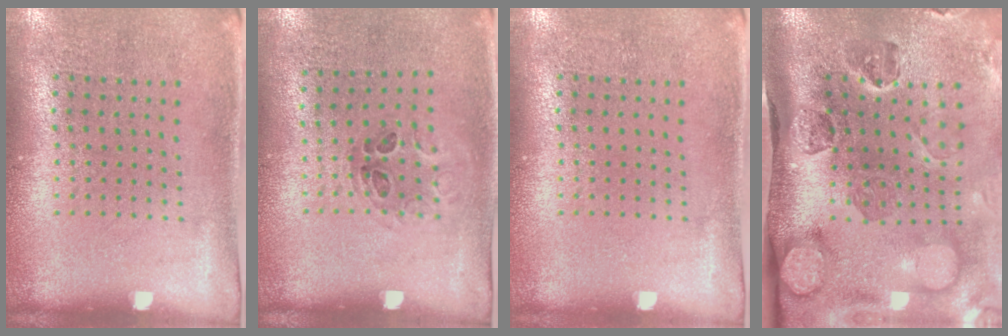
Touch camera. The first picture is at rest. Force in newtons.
{"total": 1.1, "press": 0.7, "slide": 0.8}
{"total": 0.0}
{"total": 4.9, "press": 3.5, "slide": 3.5}